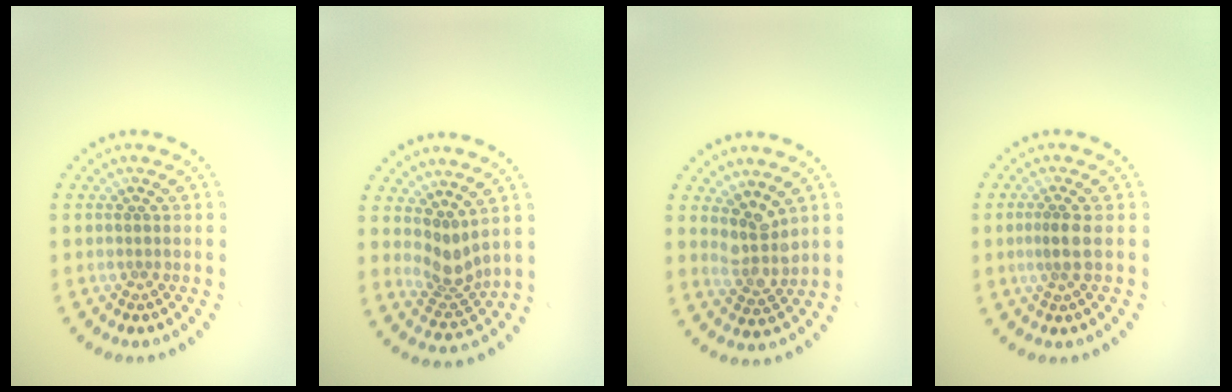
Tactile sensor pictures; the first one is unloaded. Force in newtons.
{"total": 2.7, "press": 1.9, "slide": 1.9}
{"total": 3.0, "press": 2.3, "slide": 1.8}
{"total": 1.6, "press": 1.1, "slide": 1.1}